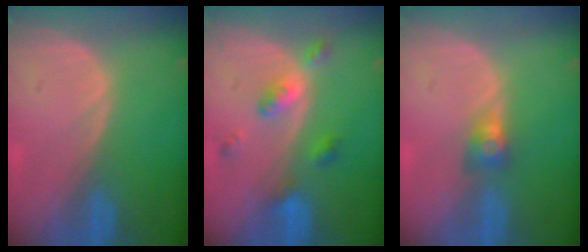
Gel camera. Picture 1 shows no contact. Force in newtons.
{"total": 5.3, "press": 4.7, "slide": 2.4}
{"total": 3.0, "press": 2.5, "slide": 1.7}